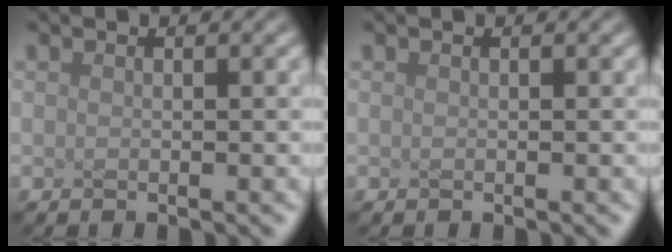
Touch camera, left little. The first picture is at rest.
{"total": 0.0}